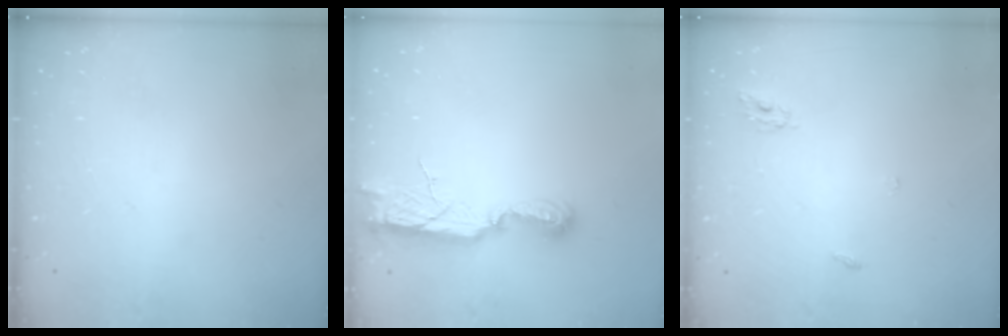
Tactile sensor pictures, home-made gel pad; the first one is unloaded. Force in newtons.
{"total": 8.4, "press": 8.4, "slide": 0.5}
{"total": 3.3, "press": 3.3, "slide": 0.2}